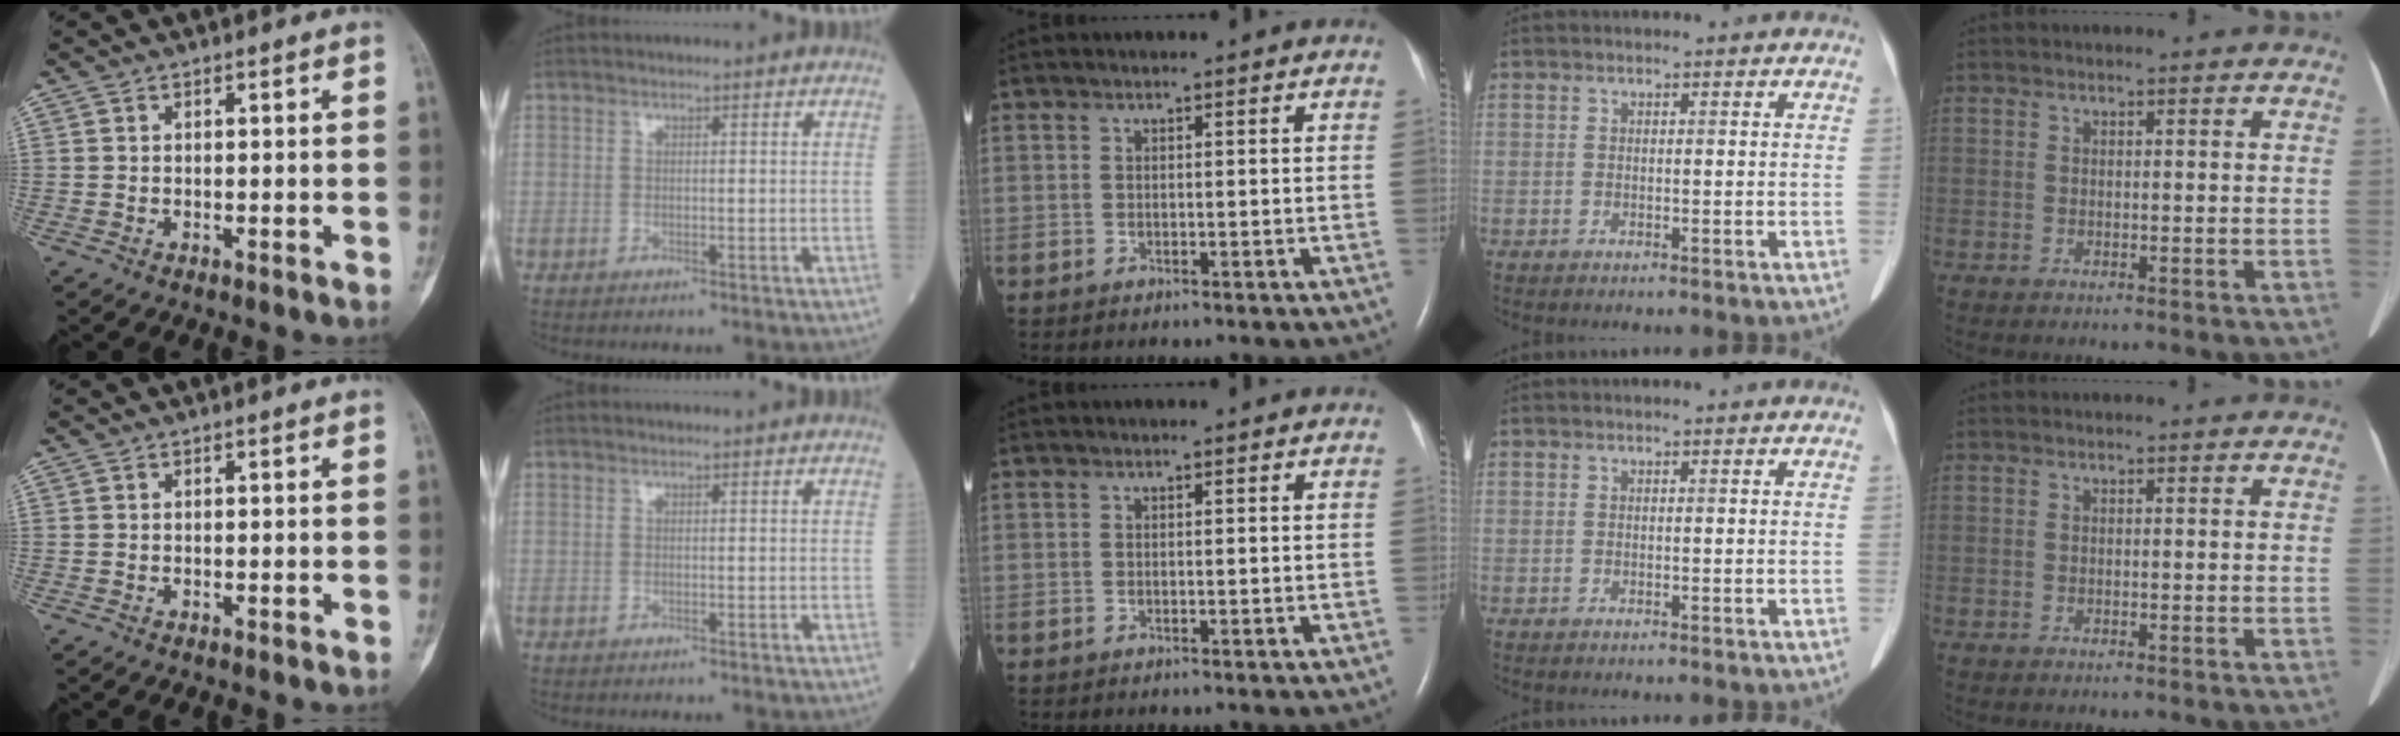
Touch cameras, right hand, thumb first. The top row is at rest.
{}